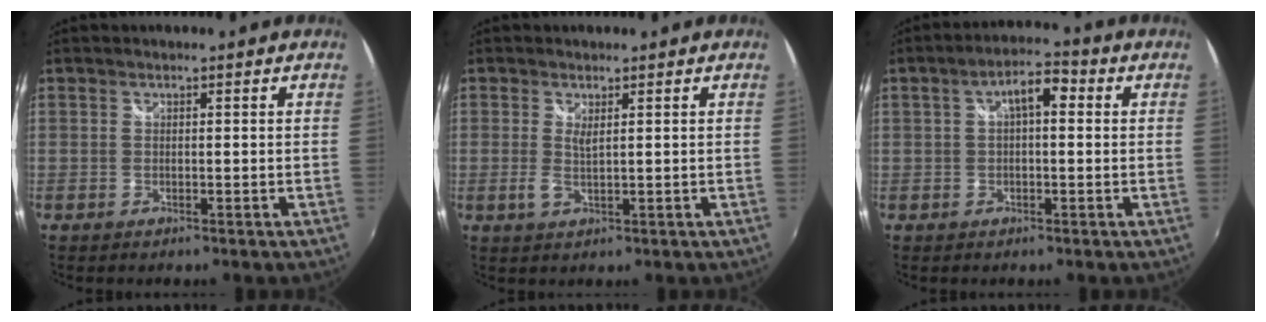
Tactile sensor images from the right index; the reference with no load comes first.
{"total": 2.0, "force": [0.4, 0.5, 1.9], "torque": [-0.039, -0.004, 0.006]}
{"total": 5.6, "force": [1.0, 2.4, 5.0], "torque": [-0.083, 0.016, 0.016]}